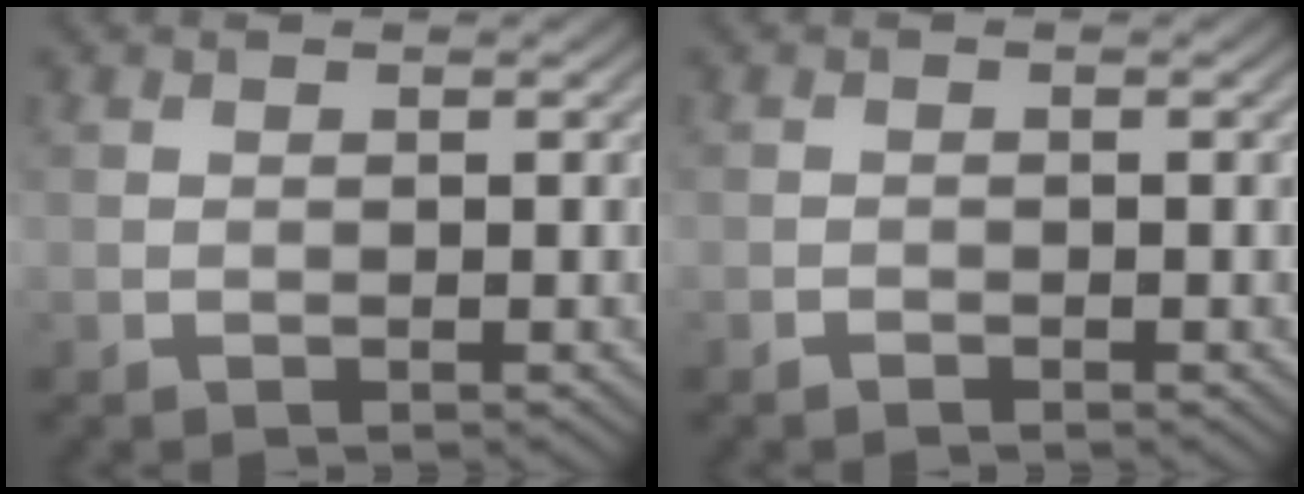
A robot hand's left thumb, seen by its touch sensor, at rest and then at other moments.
{"total": 0.7, "force": [-0.6, 0.2, 0.2], "torque": [-0.003, -0.001, -0.010]}